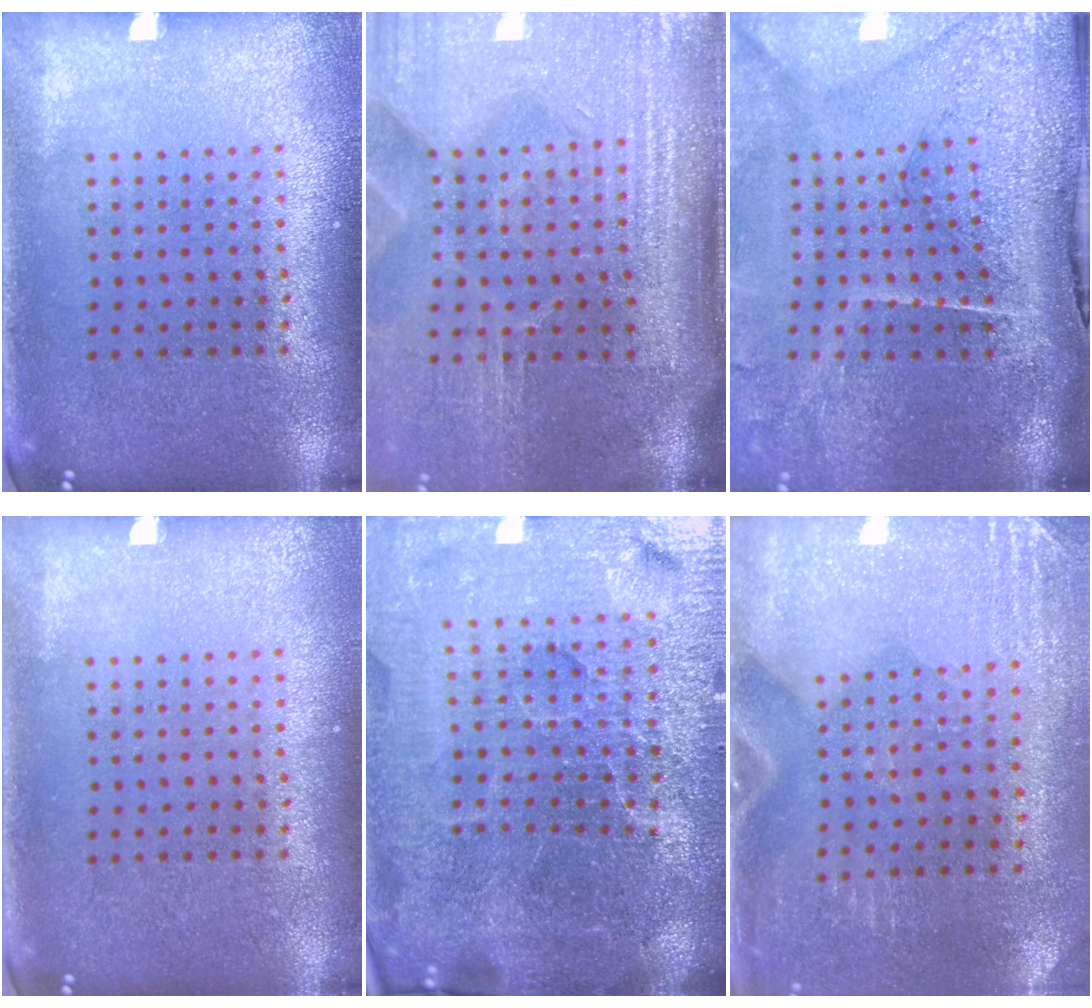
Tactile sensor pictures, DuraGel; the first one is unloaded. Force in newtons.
{"total": 4.9, "press": 4.2, "slide": 2.6}
{"total": 4.8, "press": 3.8, "slide": 3.0}
{"total": 0.0}
{"total": 7.1, "press": 6.2, "slide": 3.4}
{"total": 2.8, "press": 2.5, "slide": 1.3}